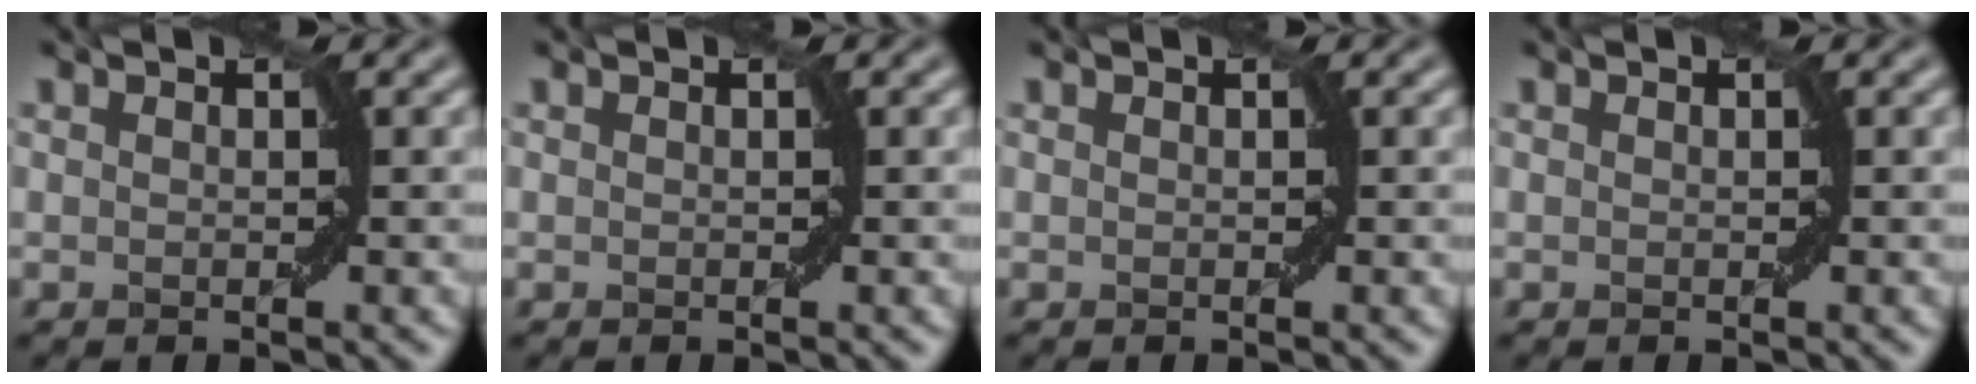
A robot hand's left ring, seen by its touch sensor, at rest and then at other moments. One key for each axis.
{"total": 0.0}
{"total": 0.0}
{"total": 0.0}